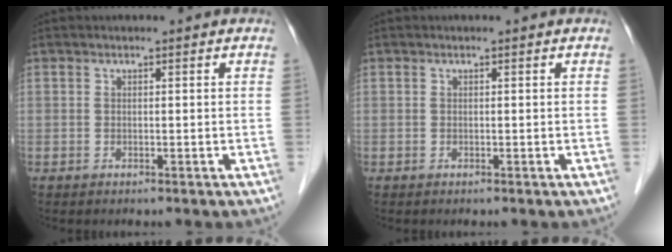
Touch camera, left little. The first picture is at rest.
{"total": 0.0}